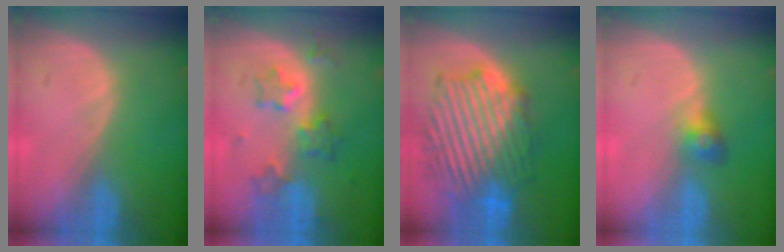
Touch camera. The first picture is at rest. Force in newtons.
{"total": 6.6, "press": 6.0, "slide": 2.7}
{"total": 12.8, "press": 12.7, "slide": 1.0}
{"total": 2.7, "press": 2.6, "slide": 0.8}